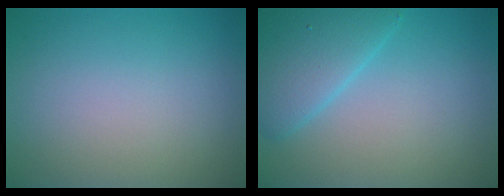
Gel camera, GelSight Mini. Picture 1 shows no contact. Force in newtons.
{"total": 4.5, "press": 4.5, "slide": 0.2}